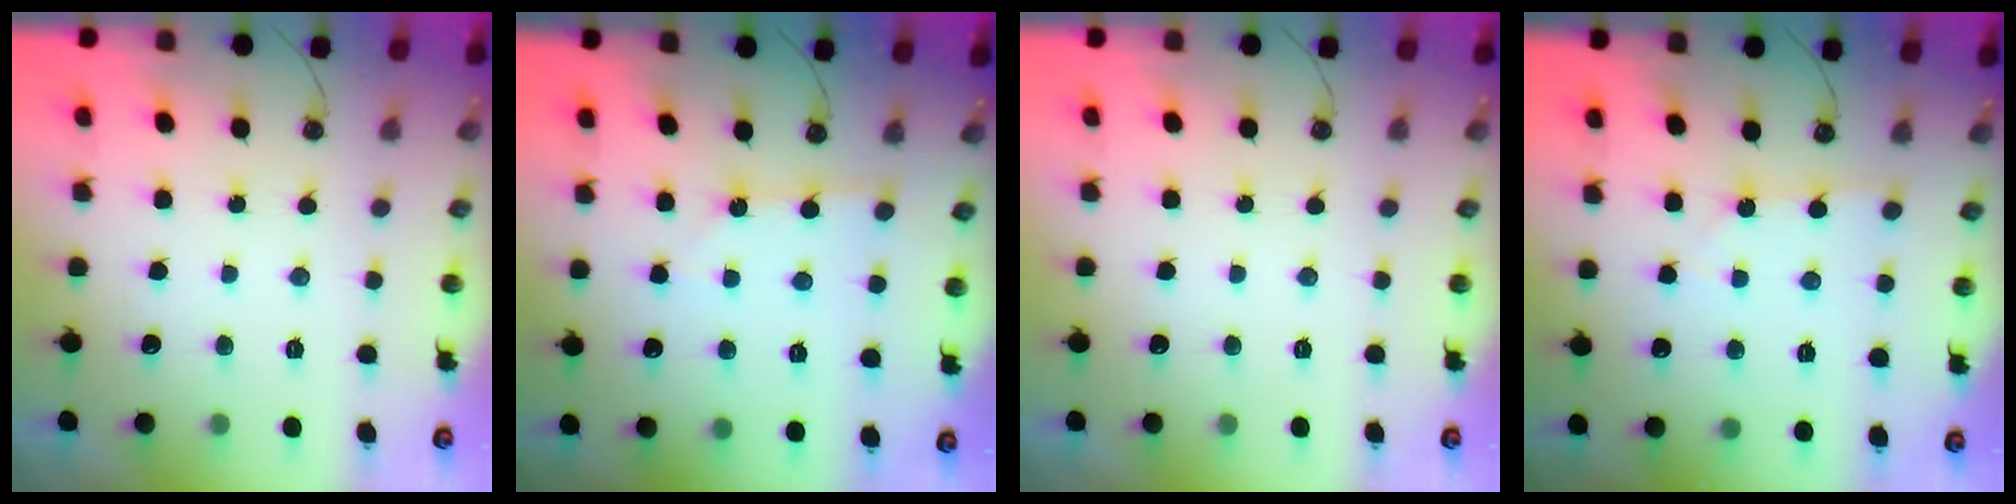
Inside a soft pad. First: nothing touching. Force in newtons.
{"total": 2.0, "press": 2.0, "slide": 0.3}
{"total": 0.0}
{"total": 1.8, "press": 1.8, "slide": 0.3}